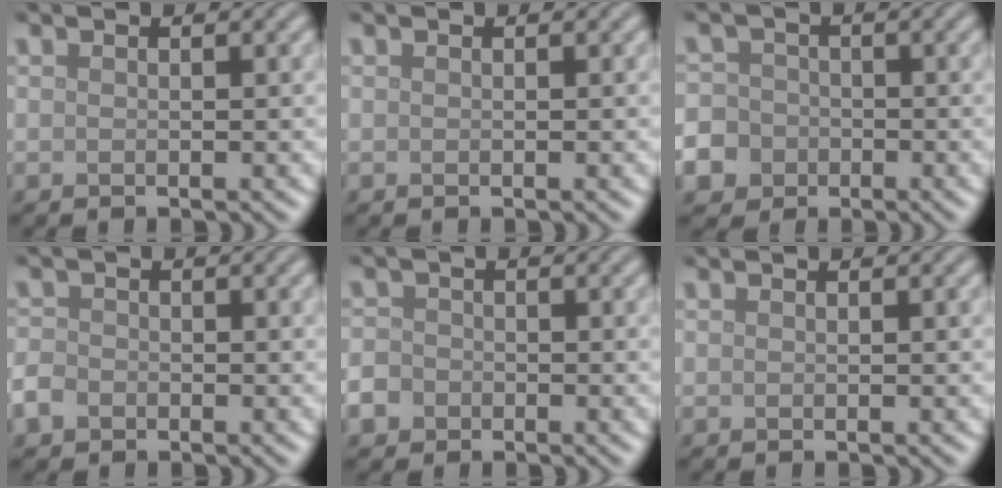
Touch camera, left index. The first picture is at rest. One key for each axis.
{"total": 0.0}
{"total": 9.5, "fx": -4.4, "fy": 8.1, "fz": 2.1, "tx": -0.063, "ty": -0.025, "tz": -0.106}
{"total": 1.8, "fx": -1.0, "fy": 1.3, "fz": 0.6, "tx": -0.009, "ty": 0.001, "tz": -0.026}
{"total": 2.5, "fx": -1.3, "fy": 2.0, "fz": 0.8, "tx": -0.009, "ty": -0.004, "tz": -0.026}
{"total": 0.0}